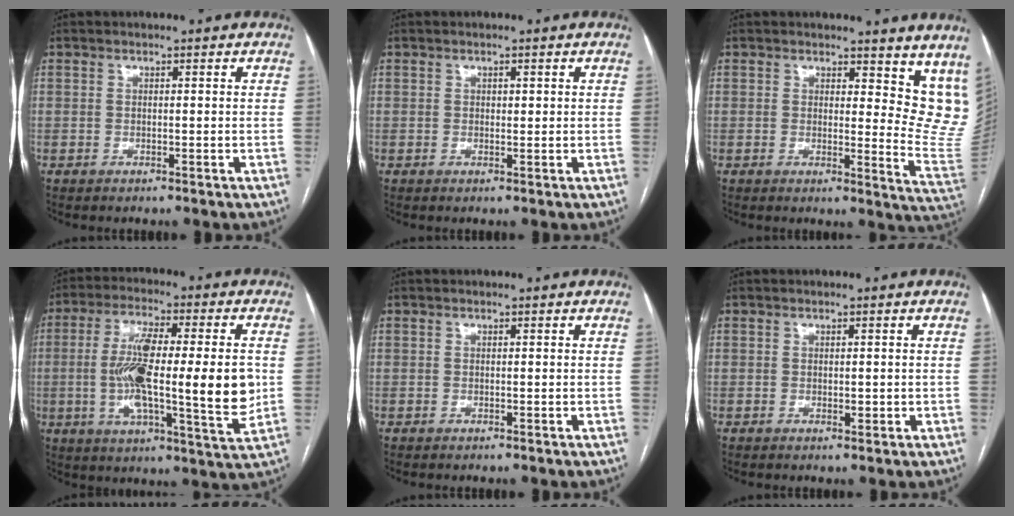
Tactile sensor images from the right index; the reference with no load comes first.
{"total": 0.9, "force": [0.3, 0.5, 0.7], "torque": [-0.008, -0.001, 0.005]}
{"total": 1.5, "force": [1.2, 0.5, 0.7], "torque": [-0.007, -0.002, 0.010]}
{"total": 19.1, "force": [-0.6, 3.3, 18.8], "torque": [-0.311, -0.001, -0.010]}
{"total": 0.0}
{"total": 1.2, "force": [-0.1, 0.7, 1.0], "torque": [-0.011, -0.001, 0.001]}